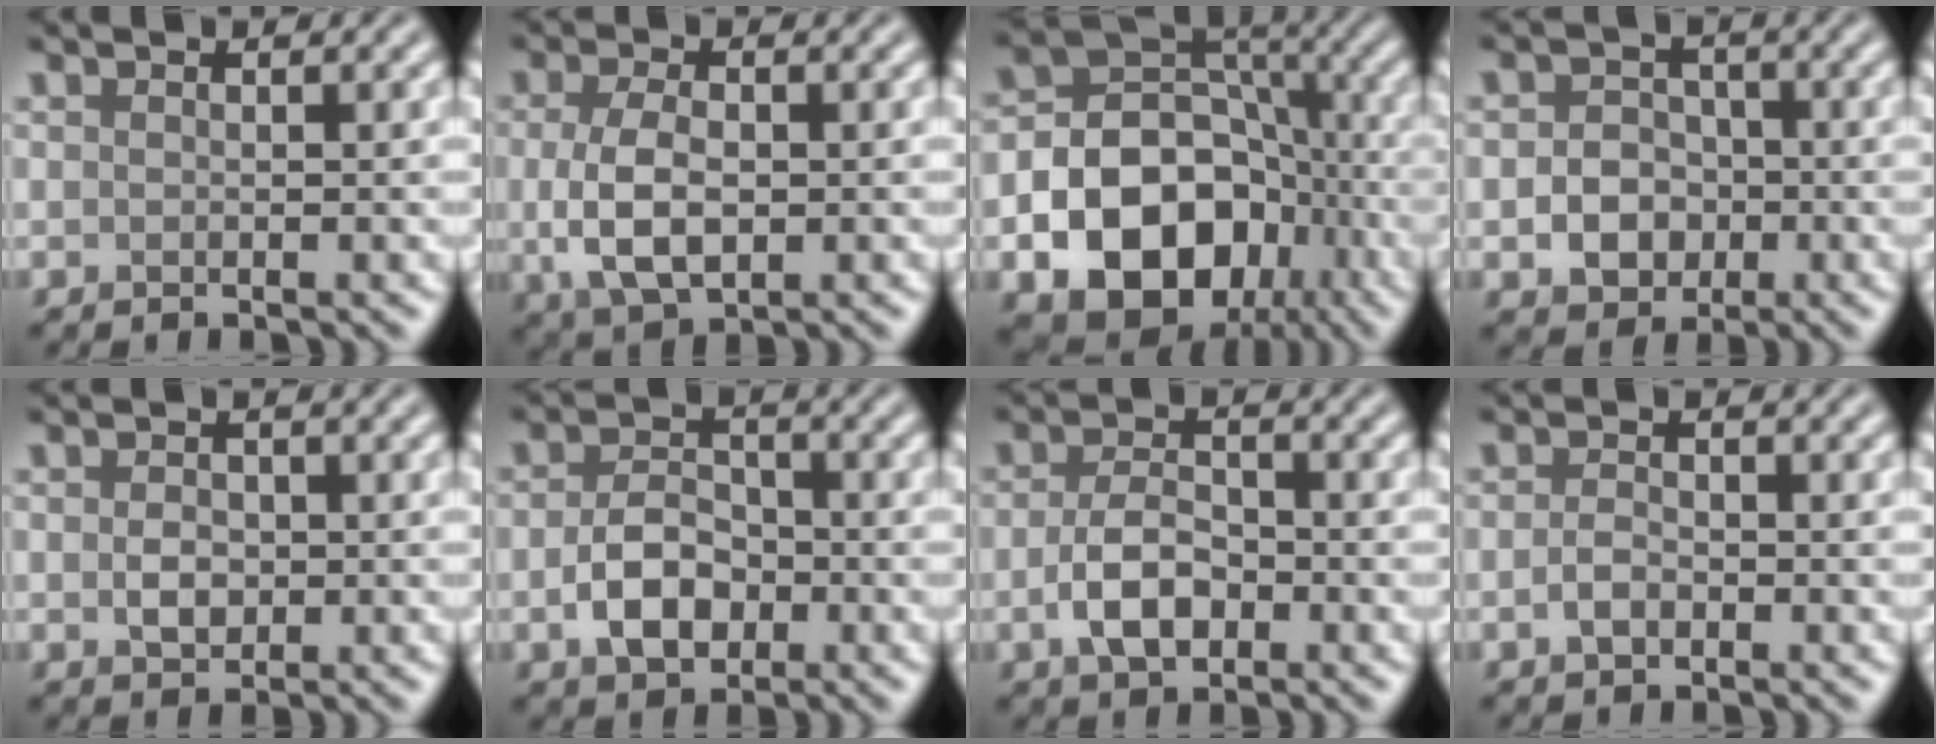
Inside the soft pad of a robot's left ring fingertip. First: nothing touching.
{"total": 4.9, "force": [-0.4, 2.8, 4.0], "torque": [-0.089, -0.007, -0.007]}
{"total": 15.3, "force": [-6.0, 11.8, 7.6], "torque": [-0.109, -0.024, -0.116]}
{"total": 3.7, "force": [-0.9, 3.1, 1.8], "torque": [-0.020, 0.000, -0.021]}
{"total": 2.0, "force": [-0.1, 1.5, 1.4], "torque": [-0.026, -0.001, -0.004]}
{"total": 4.3, "force": [-1.2, 2.9, 2.9], "torque": [-0.058, 0.001, -0.026]}
{"total": 4.1, "force": [-1.2, 2.4, 3.1], "torque": [-0.065, 0.000, -0.026]}
{"total": 1.5, "force": [-0.6, 1.0, 1.1], "torque": [-0.022, 0.002, -0.015]}